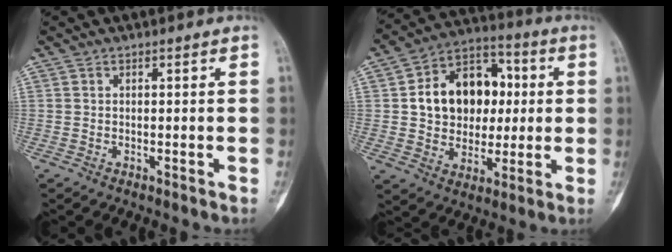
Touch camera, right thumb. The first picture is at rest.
{"total": 17.5, "force": [2.2, 13.1, 11.4], "torque": [-0.137, 0.021, 0.033]}